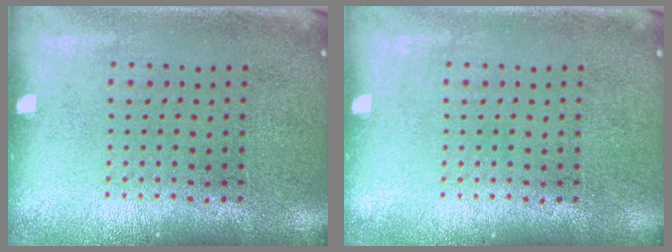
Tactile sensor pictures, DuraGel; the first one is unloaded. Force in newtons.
{"total": 0.0}